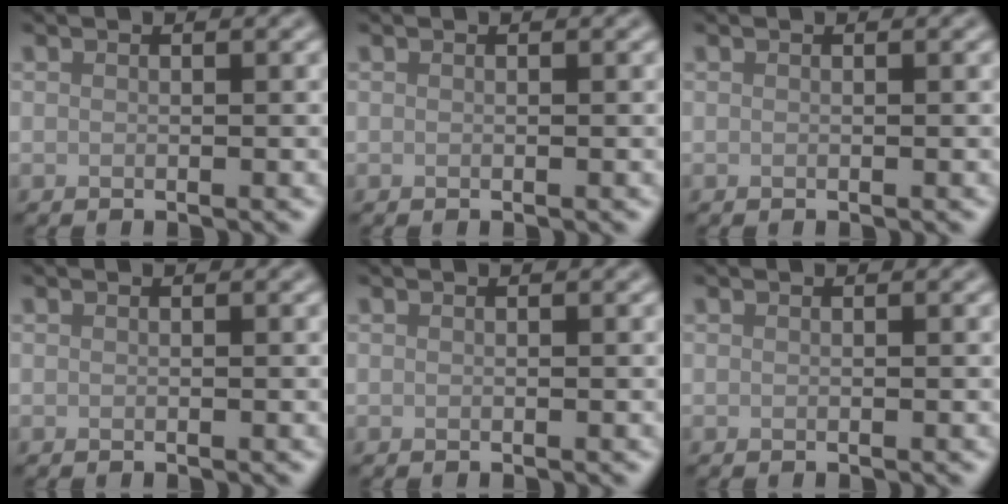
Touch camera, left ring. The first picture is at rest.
{"total": 0.0}
{"total": 0.0}
{"total": 0.0}
{"total": 0.0}
{"total": 0.0}